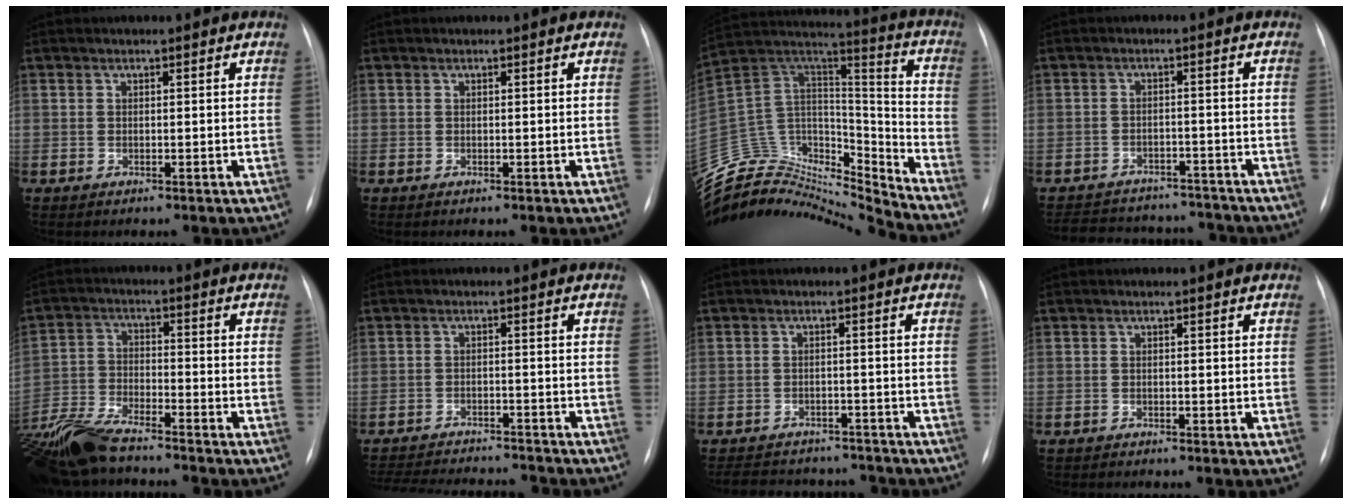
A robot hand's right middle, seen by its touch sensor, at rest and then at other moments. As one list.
[{"total": 0.0}, {"total": 24.2, "force": [-23.6, 3.8, 3.9], "torque": [-0.085, 0.080, -0.387]}, {"total": 14.7, "force": [-13.3, 5.1, 3.6], "torque": [-0.075, 0.015, -0.173]}, {"total": 13.4, "force": [-11.5, 2.3, 6.5], "torque": [-0.131, -0.022, -0.218]}, {"total": 15.8, "force": [-14.8, 2.4, 5.1], "torque": [-0.113, -0.011, -0.207]}, {"total": 12.8, "force": [-11.5, 4.5, 3.2], "torque": [-0.063, 0.013, -0.146]}, {"total": 1.1, "force": [-1.0, 0.2, 0.3], "torque": [-0.005, -0.003, -0.014]}]